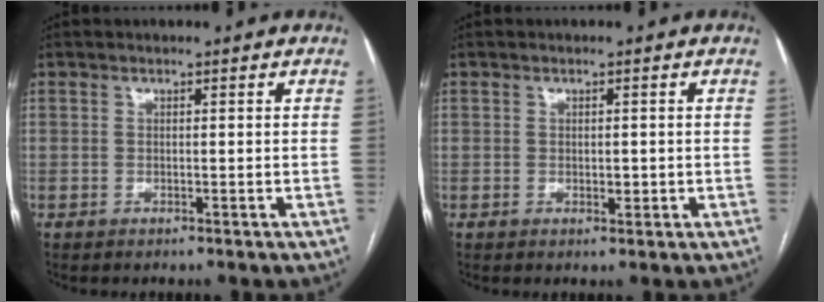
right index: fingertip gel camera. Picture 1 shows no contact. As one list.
[{"total": 1.6, "force": [-0.2, 0.8, 1.3], "torque": [-0.019, -0.002, 0.001]}]